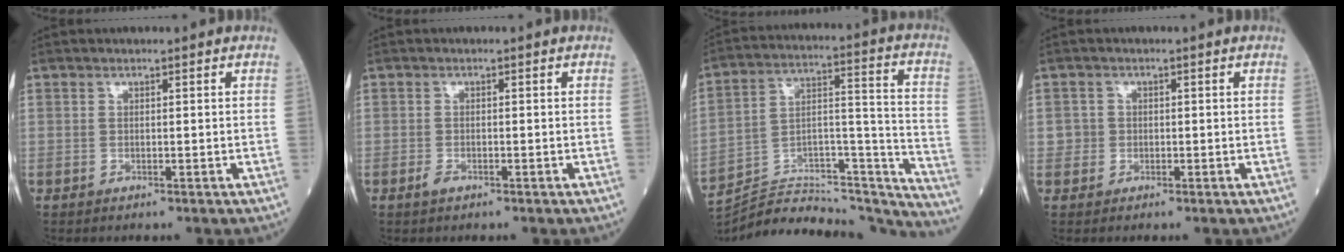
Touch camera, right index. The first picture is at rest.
{"total": 1.1, "force": [-0.7, 0.5, 0.7], "torque": [-0.015, 0.000, -0.011]}
{"total": 29.0, "force": [-27.7, 4.6, 7.3], "torque": [-0.103, 0.036, -0.407]}
{"total": 1.7, "force": [-0.1, 1.7, 0.0], "torque": [0.009, 0.008, -0.002]}